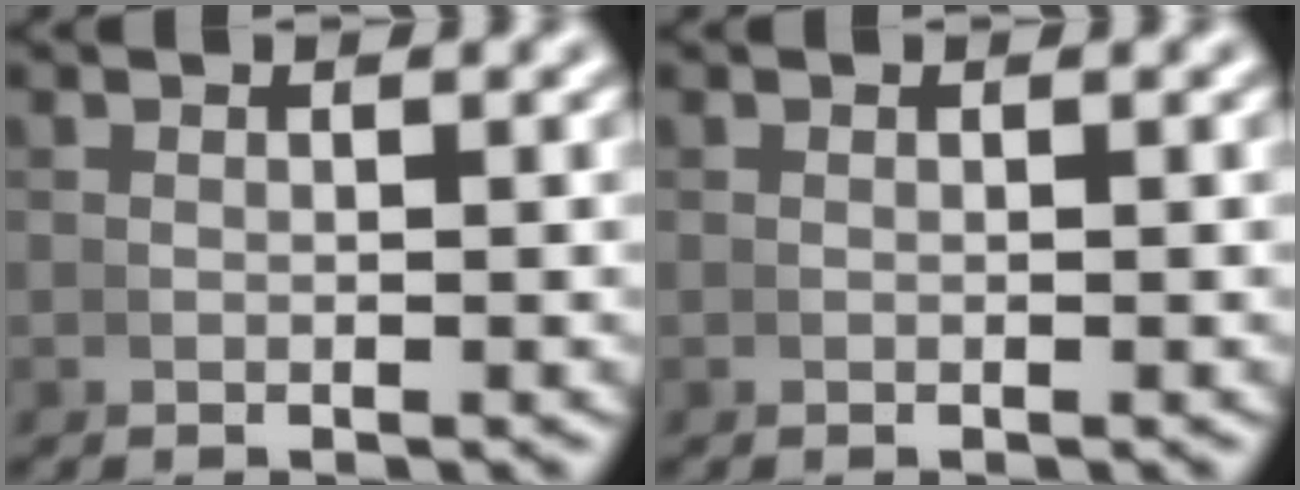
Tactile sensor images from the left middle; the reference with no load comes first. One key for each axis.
{"total": 0.0}